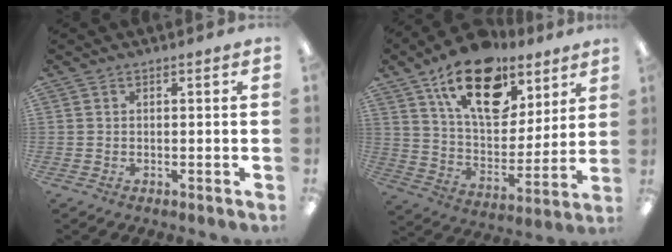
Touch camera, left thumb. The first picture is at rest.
{"total": 21.6, "force": [12.9, 11.9, 12.5], "torque": [-0.192, -0.066, 0.225]}